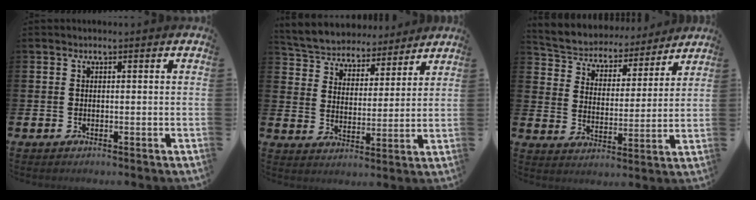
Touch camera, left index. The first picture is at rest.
{"total": 5.3, "force": [5.0, 1.8, -0.2], "torque": [-0.032, -0.041, 0.085]}
{"total": 5.7, "force": [5.3, 2.2, 0.4], "torque": [-0.043, -0.041, 0.089]}